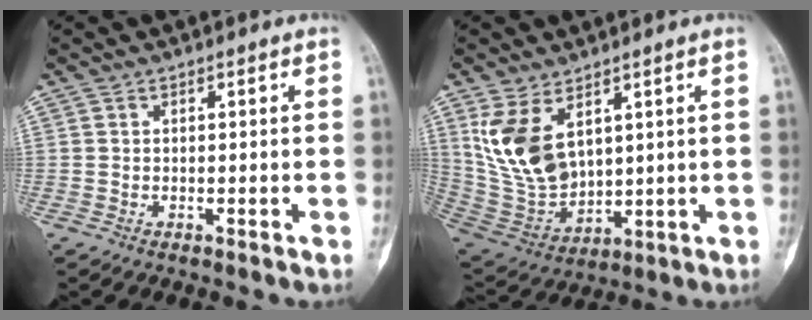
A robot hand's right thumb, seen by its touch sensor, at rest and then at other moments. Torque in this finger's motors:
{"motor_torque": [-0.14, 0.70, 1.33, 0.38, 0.12]}